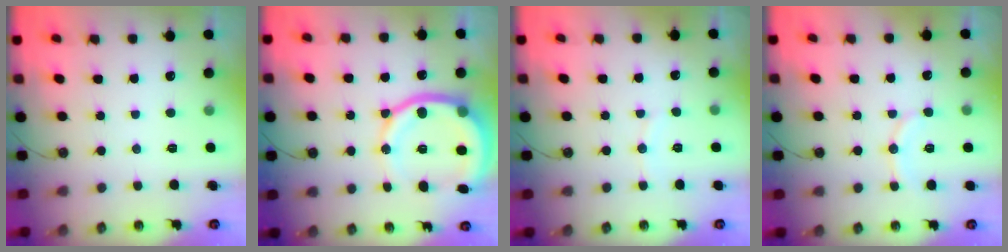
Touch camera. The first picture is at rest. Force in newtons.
{"total": 16.3, "press": 16.1, "slide": 2.6}
{"total": 4.6, "press": 4.6, "slide": 0.5}
{"total": 9.3, "press": 9.1, "slide": 2.2}